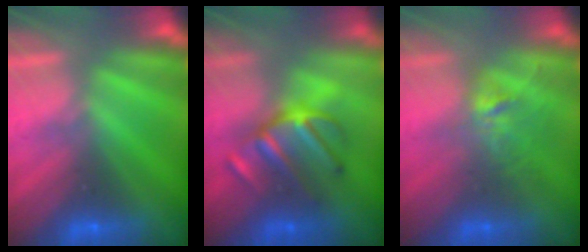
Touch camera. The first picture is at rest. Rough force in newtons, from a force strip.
{"total": 2.8}
{"total": 2.7}